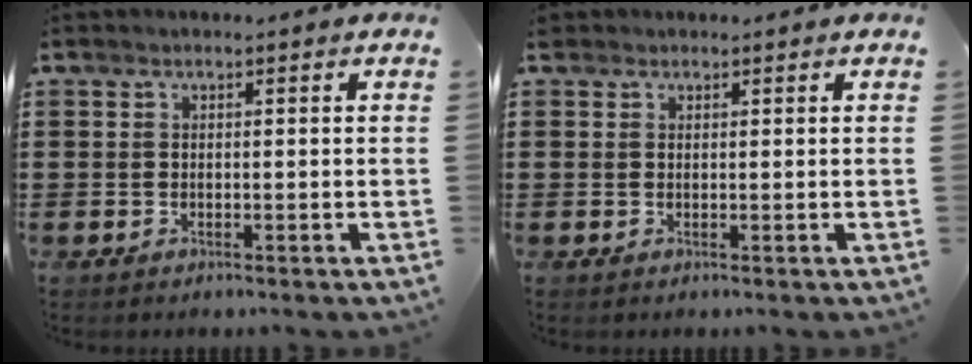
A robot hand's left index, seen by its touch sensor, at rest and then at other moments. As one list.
[{"total": 0.8, "force": [0.7, 0.4, 0.1], "torque": [-0.004, 0.004, 0.014]}]